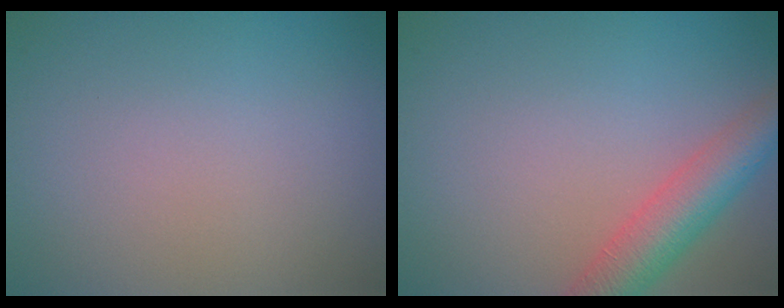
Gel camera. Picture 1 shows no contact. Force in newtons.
{"total": 5.0, "press": 4.9, "slide": 0.2}